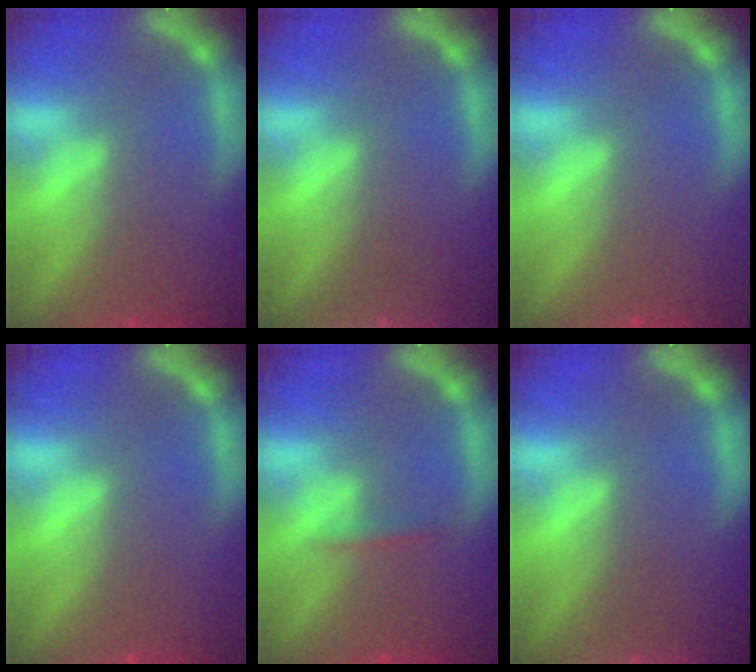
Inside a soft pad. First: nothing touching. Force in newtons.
{"total": 5.0}
{"total": 0.0}
{"total": 0.0}
{"total": 0.9}
{"total": 3.9}